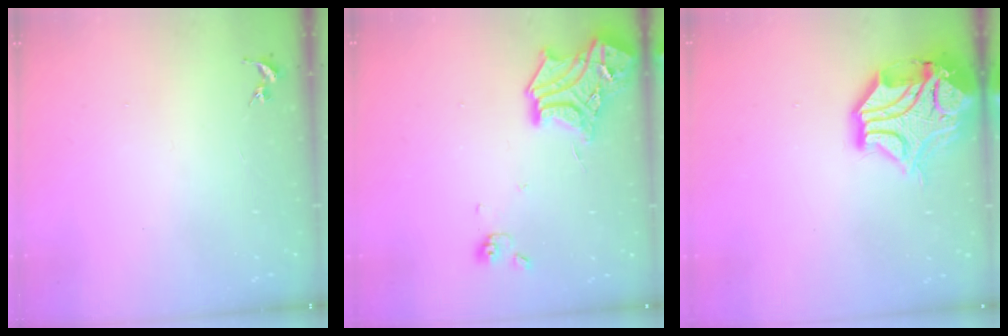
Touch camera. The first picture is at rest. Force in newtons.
{"total": 16.2, "press": 16.2, "slide": 1.5}
{"total": 17.6, "press": 17.4, "slide": 2.6}